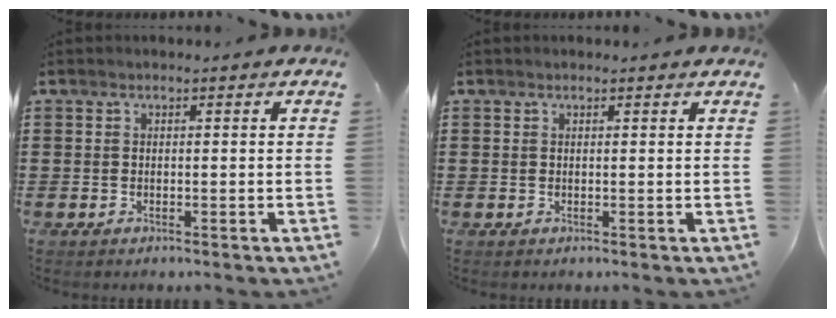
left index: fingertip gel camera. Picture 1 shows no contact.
{"total": 0.6, "force": [0.4, 0.0, 0.3], "torque": [-0.008, -0.001, 0.009]}